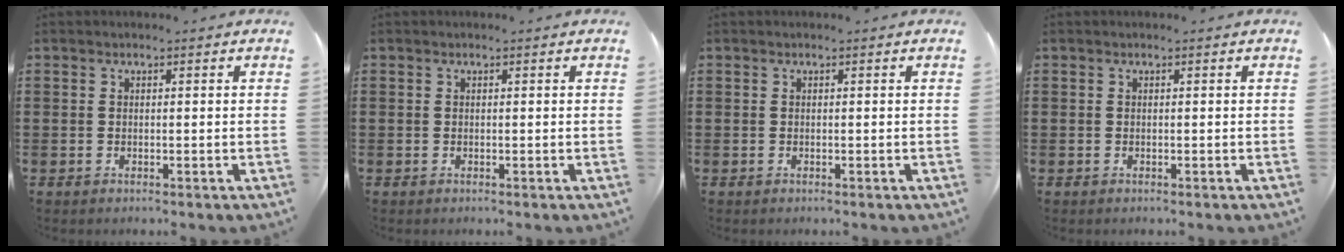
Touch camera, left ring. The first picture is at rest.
{"total": 0.0}
{"total": 0.0}
{"total": 0.0}